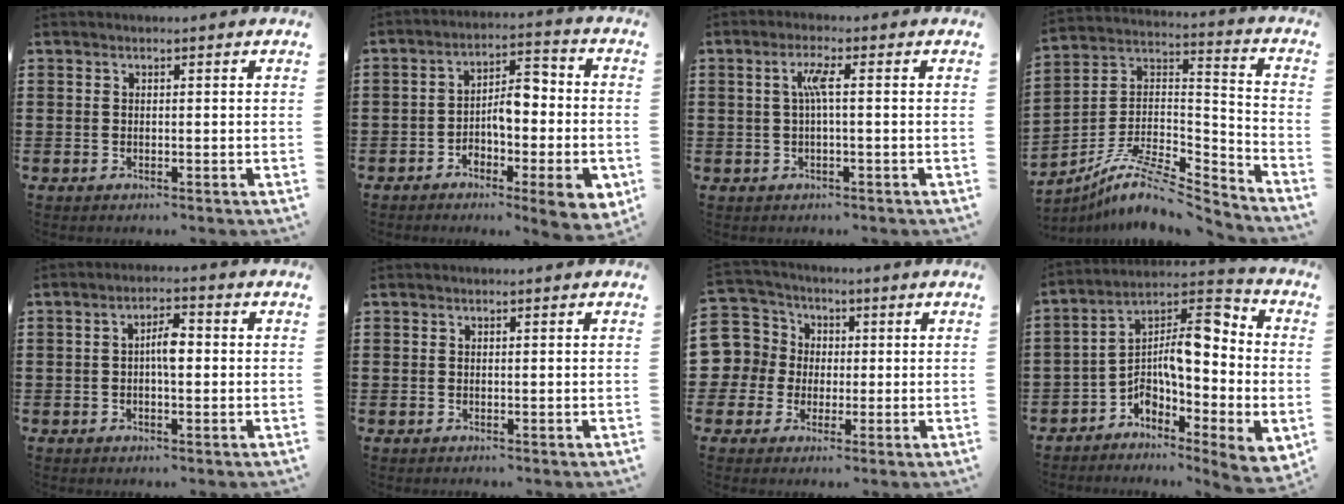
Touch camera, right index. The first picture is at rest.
{"total": 8.6, "force": [-3.0, 3.2, 7.4], "torque": [-0.120, 0.009, -0.053]}
{"total": 3.2, "force": [0.1, 0.0, 3.2], "torque": [-0.065, 0.000, -0.002]}
{"total": 9.5, "force": [-7.5, 2.6, 5.2], "torque": [-0.111, 0.004, -0.155]}
{"total": 3.8, "force": [-0.2, 1.3, 3.5], "torque": [-0.066, 0.005, -0.005]}
{"total": 0.0}
{"total": 7.0, "force": [-0.3, 6.9, 0.8], "torque": [-0.069, 0.001, -0.012]}
{"total": 9.6, "force": [-1.4, 3.9, 8.6], "torque": [-0.145, -0.023, -0.039]}